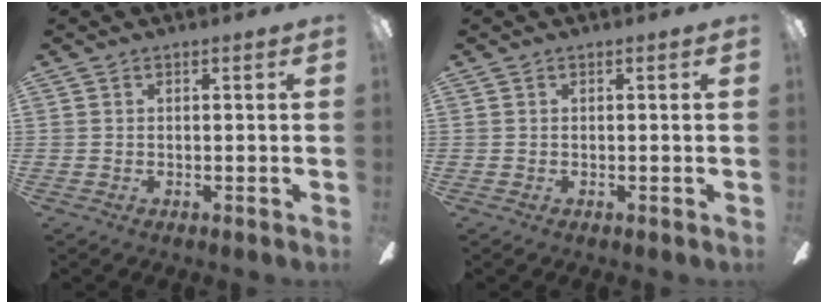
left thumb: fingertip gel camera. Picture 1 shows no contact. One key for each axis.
{"total": 0.0}